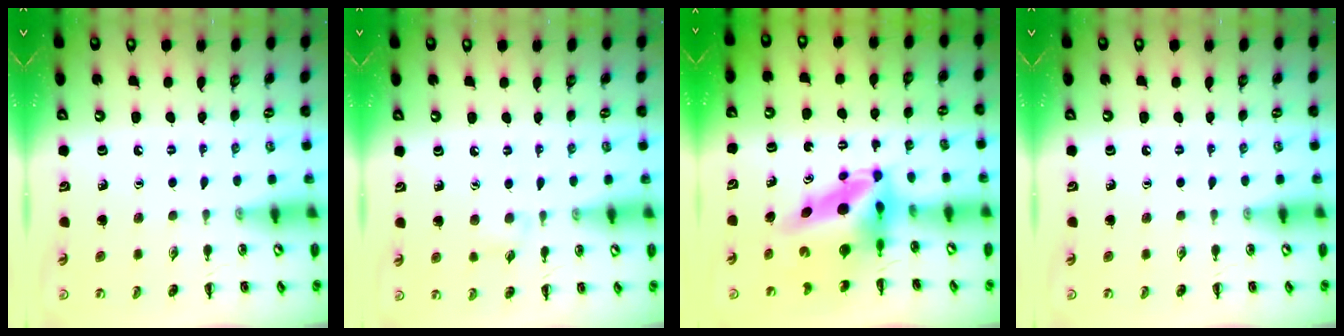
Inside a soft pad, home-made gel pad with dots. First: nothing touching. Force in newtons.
{"total": 4.8, "press": 4.4, "slide": 1.7}
{"total": 7.3, "press": 7.0, "slide": 2.4}
{"total": 0.0}